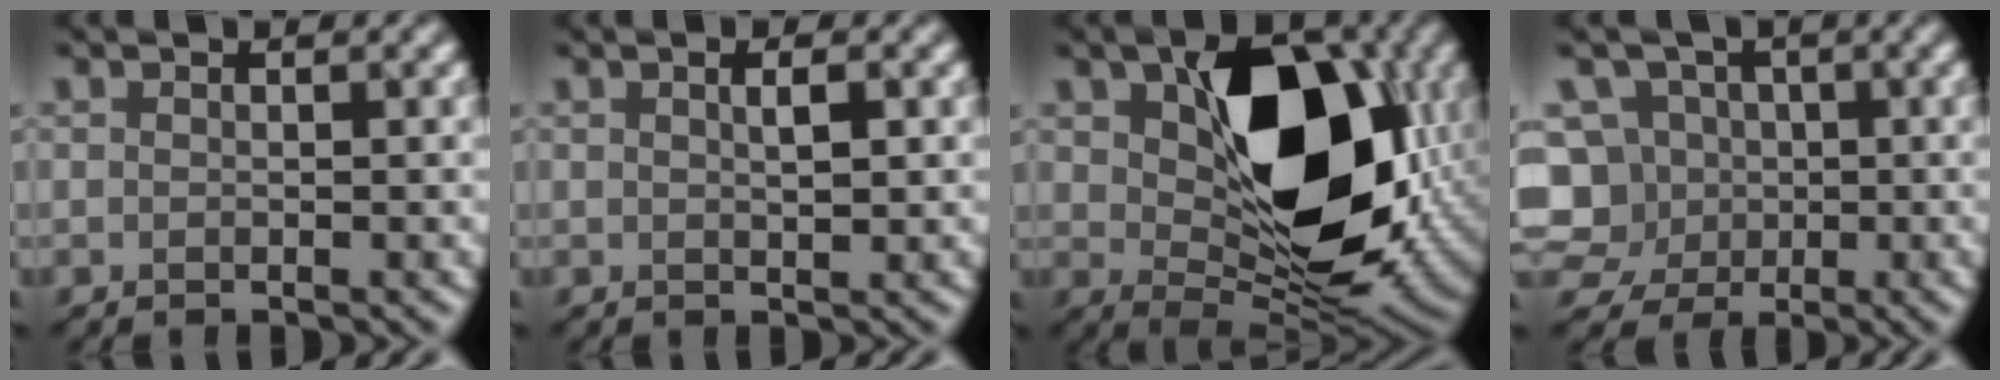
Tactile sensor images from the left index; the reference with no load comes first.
{"total": 1.2, "force": [0.1, 0.3, 1.1], "torque": [-0.011, -0.003, 0.007]}
{"total": 13.3, "force": [2.1, 8.1, 10.4], "torque": [-0.154, -0.014, 0.052]}
{"total": 7.0, "force": [-0.7, 6.6, 2.2], "torque": [-0.042, 0.033, -0.049]}